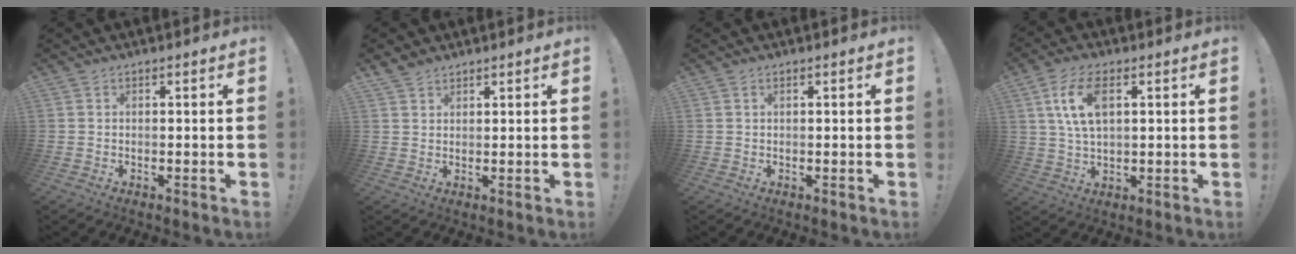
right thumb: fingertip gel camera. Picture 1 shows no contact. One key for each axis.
{"total": 2.9, "fx": 2.5, "fy": 1.4, "fz": 0.7, "tx": -0.003, "ty": -0.017, "tz": 0.046}
{"total": 0.6, "fx": 0.4, "fy": 0.2, "fz": 0.4, "tx": -0.008, "ty": 0.001, "tz": 0.009}
{"total": 10.5, "fx": 3.5, "fy": 5.4, "fz": 8.3, "tx": -0.149, "ty": -0.001, "tz": 0.064}